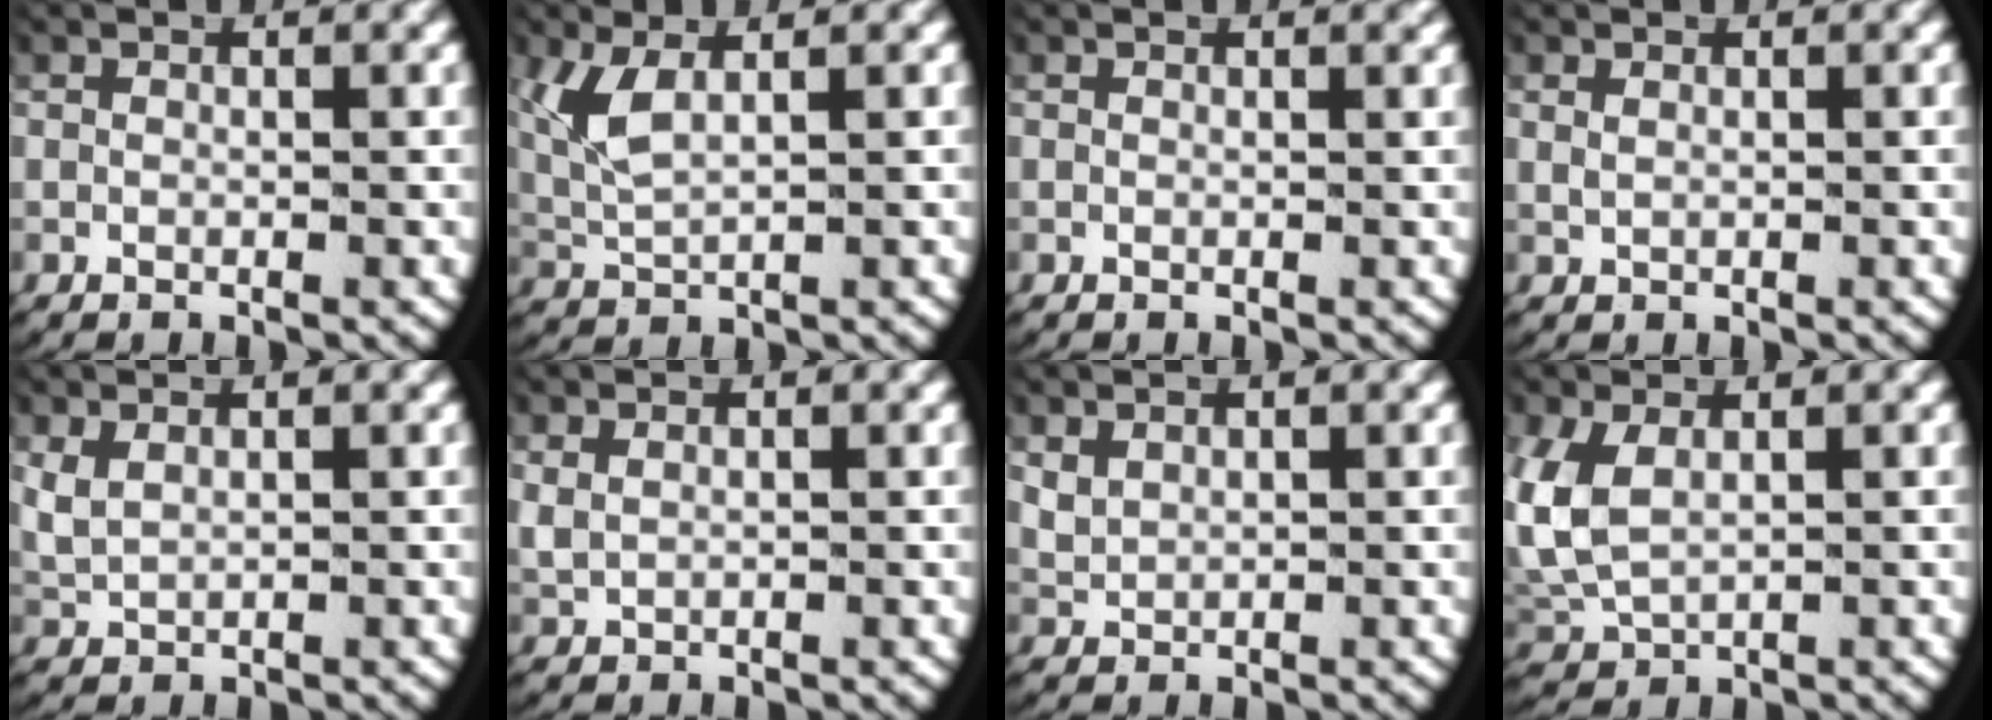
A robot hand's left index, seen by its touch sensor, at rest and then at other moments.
{"total": 3.9, "force": [1.2, 2.1, 3.0], "torque": [-0.089, -0.002, 0.031]}
{"total": 0.6, "force": [0.5, 0.0, 0.4], "torque": [-0.002, 0.001, 0.006]}
{"total": 0.5, "force": [0.4, 0.1, 0.3], "torque": [-0.017, -0.004, 0.016]}
{"total": 2.8, "force": [0.7, 2.3, 1.5], "torque": [-0.049, -0.007, 0.023]}
{"total": 1.6, "force": [0.6, 1.3, 0.7], "torque": [-0.026, -0.003, 0.019]}
{"total": 1.8, "force": [0.8, 1.5, 0.7], "torque": [-0.027, -0.006, 0.026]}
{"total": 5.4, "force": [0.8, 4.2, 3.3], "torque": [-0.102, -0.013, 0.028]}